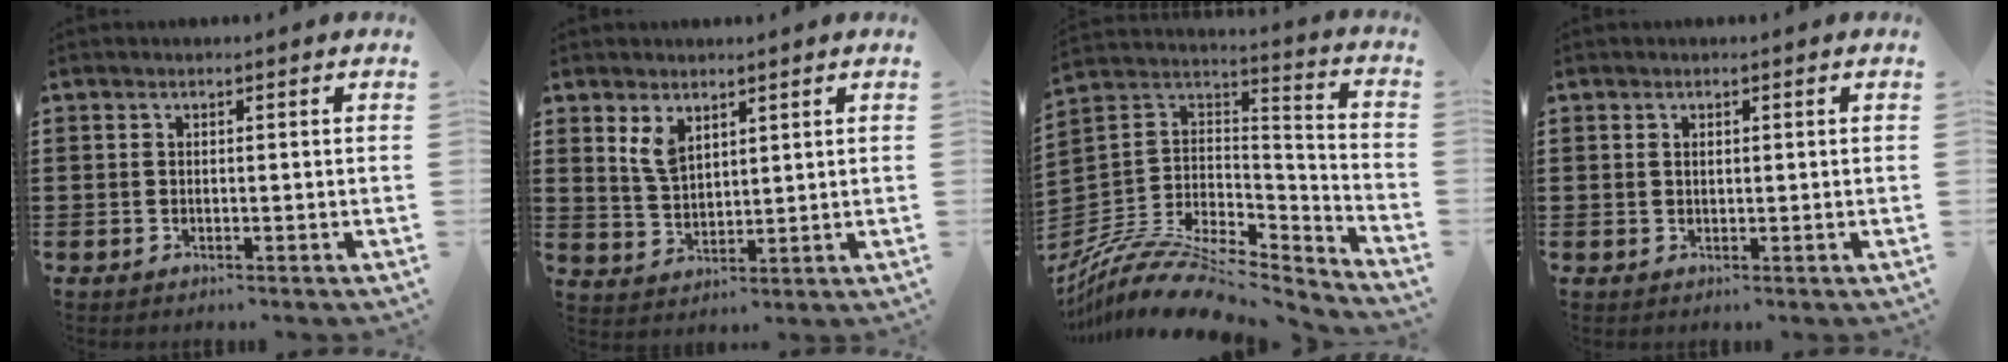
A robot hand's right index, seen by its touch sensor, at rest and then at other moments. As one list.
[{"total": 3.9, "force": [2.2, 2.2, 2.4], "torque": [-0.055, 0.004, 0.041]}, {"total": 10.0, "force": [-7.8, 3.6, 5.1], "torque": [-0.104, 0.006, -0.153]}, {"total": 0.5, "force": [0.0, 0.3, 0.5], "torque": [-0.011, 0.001, -0.001]}]